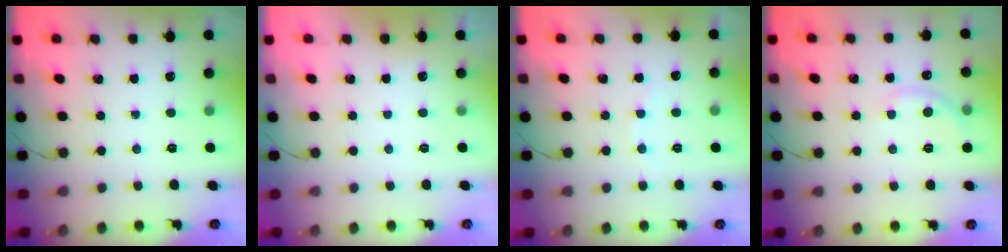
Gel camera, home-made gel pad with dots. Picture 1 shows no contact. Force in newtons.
{"total": 2.9, "press": 2.9, "slide": 0.1}
{"total": 5.3, "press": 5.2, "slide": 1.0}
{"total": 3.9, "press": 3.7, "slide": 1.2}